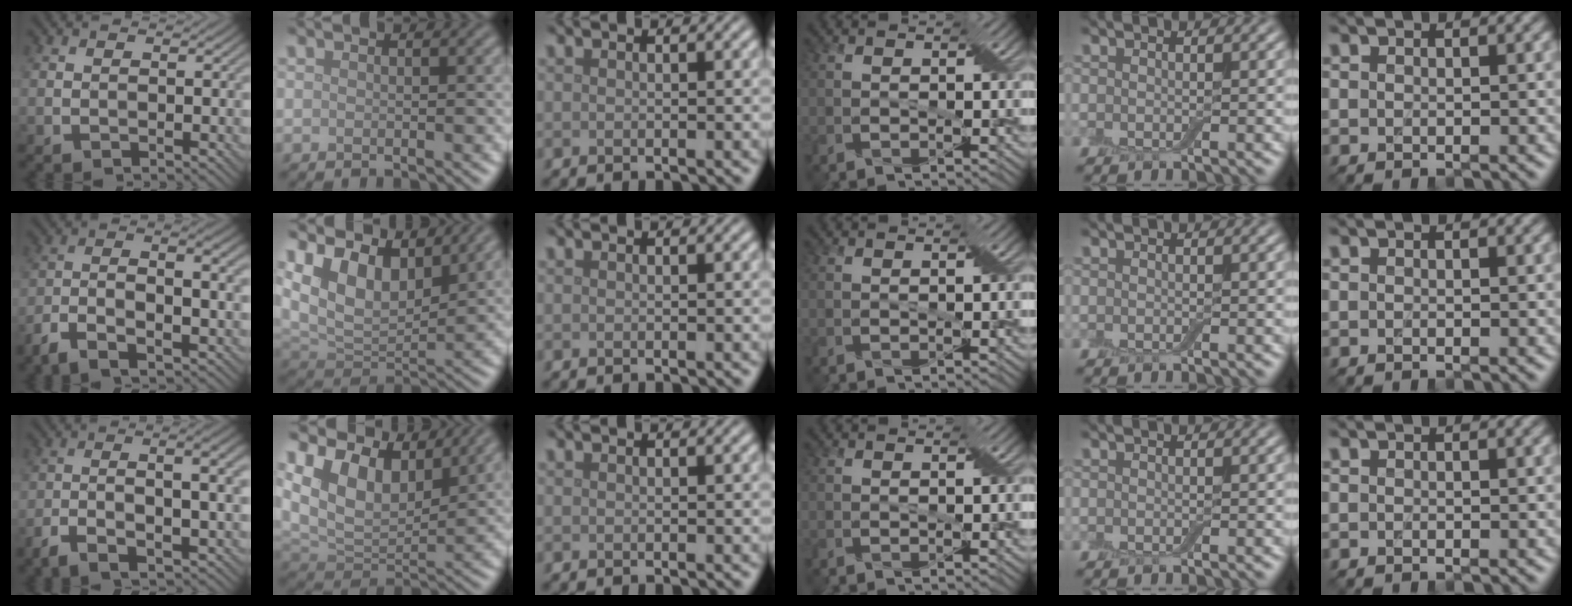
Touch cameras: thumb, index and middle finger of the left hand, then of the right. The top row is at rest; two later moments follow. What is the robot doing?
{"motion": "insert", "object": "backpack"}